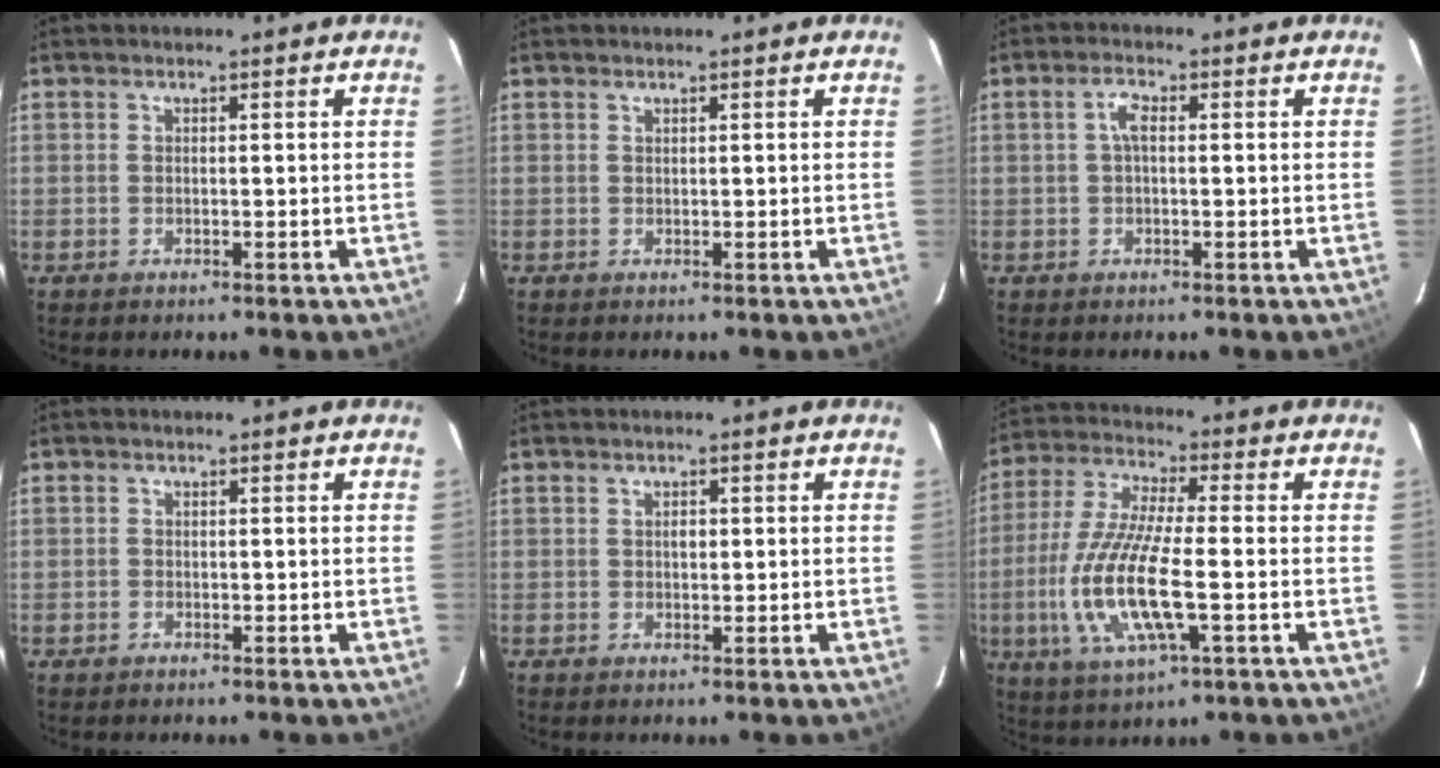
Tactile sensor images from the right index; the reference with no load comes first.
{"total": 0.0}
{"total": 2.5, "force": [0.2, 1.0, 2.3], "torque": [-0.048, 0.009, 0.004]}
{"total": 0.6, "force": [-0.4, 0.4, 0.0], "torque": [0.000, 0.001, -0.007]}
{"total": 1.0, "force": [0.2, 0.8, 0.7], "torque": [-0.009, 0.004, 0.003]}
{"total": 15.5, "force": [-3.5, 3.9, 14.6], "torque": [-0.306, -0.013, -0.068]}